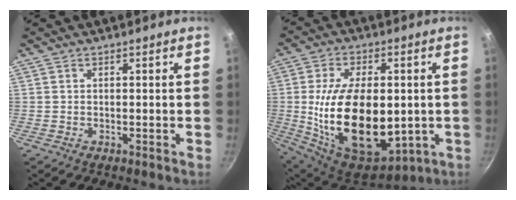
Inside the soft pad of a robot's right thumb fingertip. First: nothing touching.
{"total": 24.8, "force": [-1.3, 14.2, 20.2], "torque": [-0.345, -0.012, 0.000]}